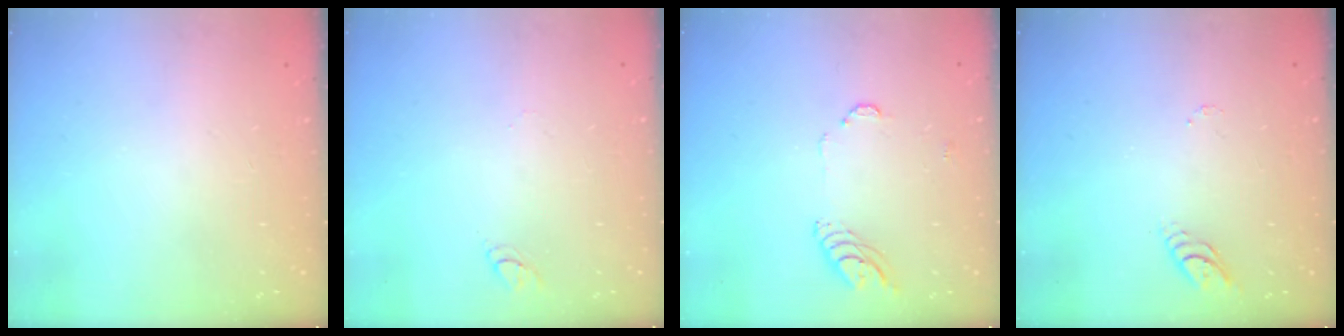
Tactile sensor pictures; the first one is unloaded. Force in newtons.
{"total": 3.0, "press": 3.0, "slide": 0.3}
{"total": 7.5, "press": 7.5, "slide": 0.7}
{"total": 3.9, "press": 3.8, "slide": 0.2}